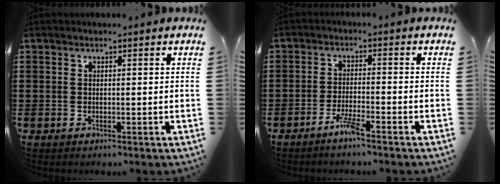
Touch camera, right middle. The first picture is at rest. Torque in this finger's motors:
{"motor_torque": [0.06, -0.04, 0.12, 0.05]}